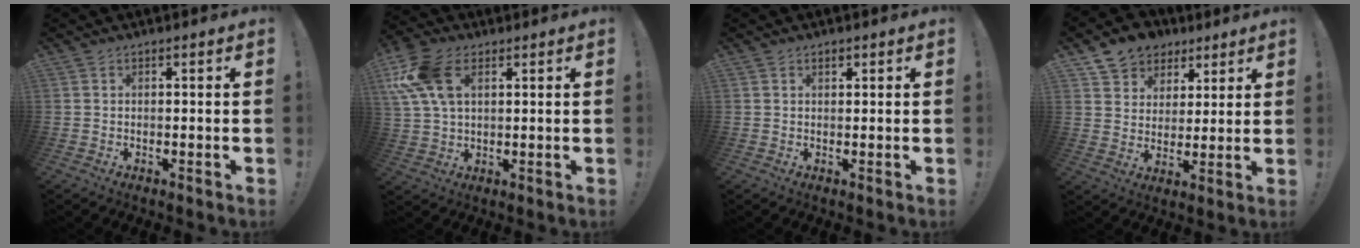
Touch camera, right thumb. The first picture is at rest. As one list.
[{"total": 13.8, "force": [5.4, 8.2, 9.7], "torque": [-0.203, -0.006, 0.106]}, {"total": 1.1, "force": [0.8, 0.6, 0.5], "torque": [-0.008, 0.000, 0.014]}, {"total": 9.5, "force": [5.6, 7.5, 1.6], "torque": [-0.020, -0.040, 0.112]}]